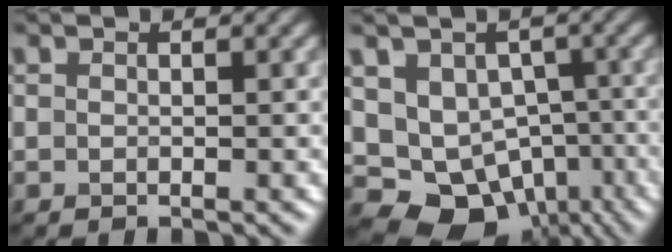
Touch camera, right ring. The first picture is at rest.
{"total": 9.7, "force": [-3.2, 7.7, 4.9], "torque": [-0.067, -0.014, -0.039]}